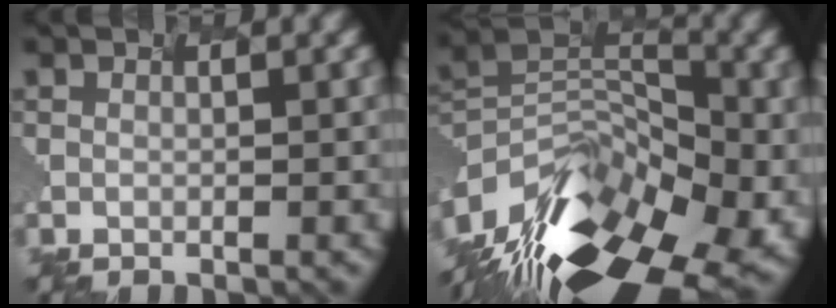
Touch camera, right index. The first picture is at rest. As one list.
[{"total": 15.4, "force": [-10.1, 7.4, 9.0], "torque": [-0.204, 0.001, -0.155]}]